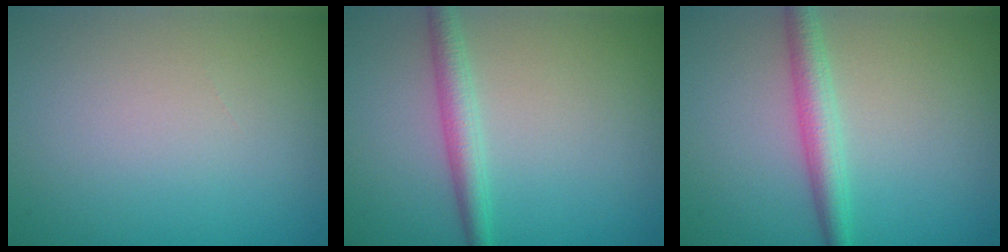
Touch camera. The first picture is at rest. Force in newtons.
{"total": 2.4, "press": 2.4, "slide": 0.1}
{"total": 2.9, "press": 2.9, "slide": 0.1}